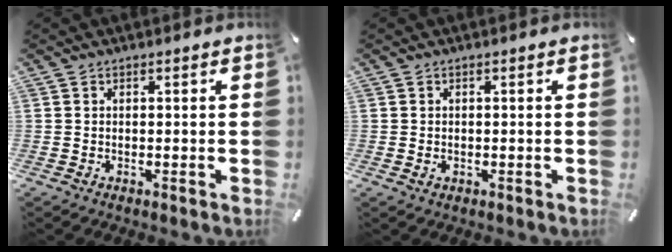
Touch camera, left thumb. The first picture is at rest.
{"total": 0.9, "force": [-0.1, 0.8, 0.4], "torque": [-0.008, 0.004, -0.003]}